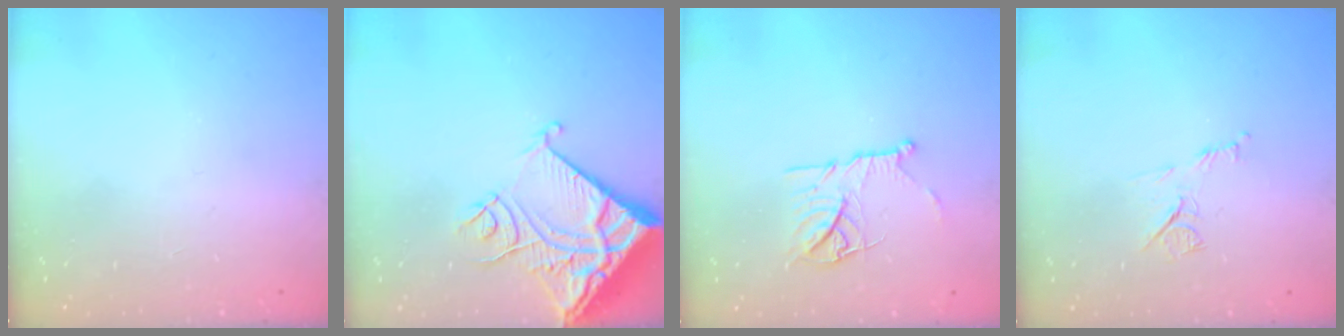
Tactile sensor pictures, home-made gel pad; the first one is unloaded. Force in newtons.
{"total": 12.8, "press": 12.7, "slide": 1.7}
{"total": 11.7, "press": 11.6, "slide": 1.0}
{"total": 6.6, "press": 6.5, "slide": 0.9}